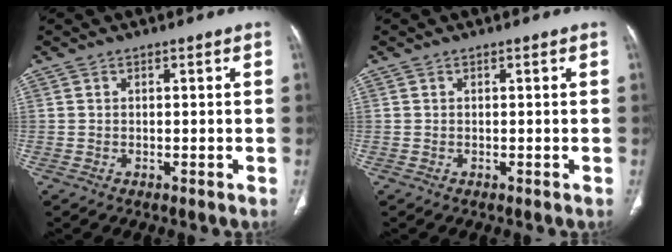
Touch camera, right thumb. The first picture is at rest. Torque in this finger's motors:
{"motor_torque": [0.00, 0.00, 0.00, 0.00, 0.00]}